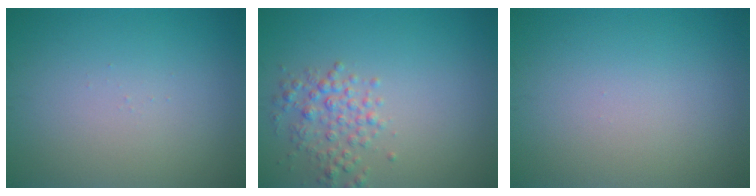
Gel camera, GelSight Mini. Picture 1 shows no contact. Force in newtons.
{"total": 2.5, "press": 2.5, "slide": 0.1}
{"total": 0.0}